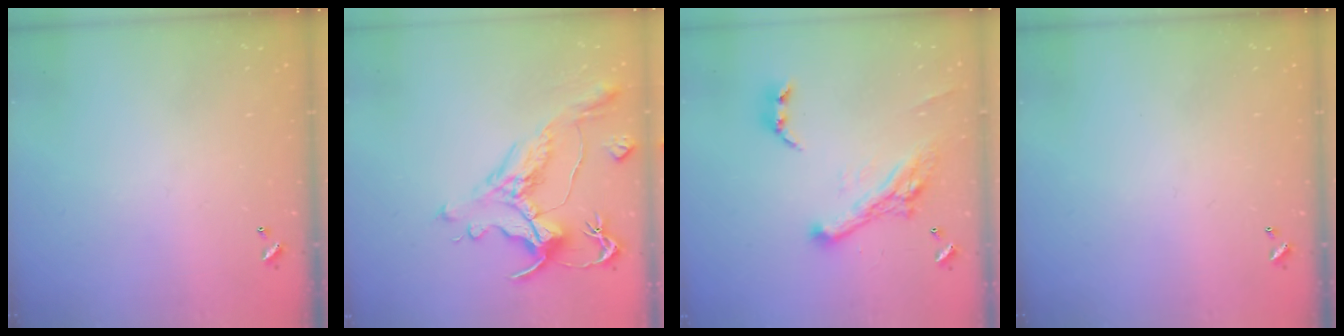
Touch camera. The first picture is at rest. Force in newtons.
{"total": 2.4, "press": 1.9, "slide": 1.4}
{"total": 9.3, "press": 9.2, "slide": 1.2}
{"total": 0.0}